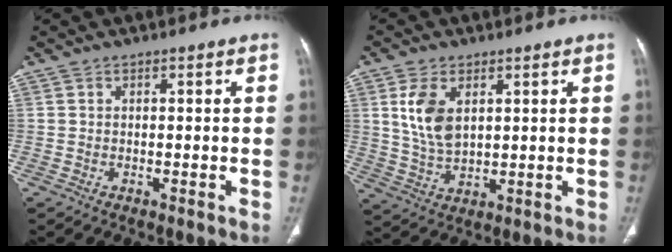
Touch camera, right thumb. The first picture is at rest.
{"total": 8.8, "force": [2.7, 5.1, 6.6], "torque": [-0.127, -0.010, 0.062]}